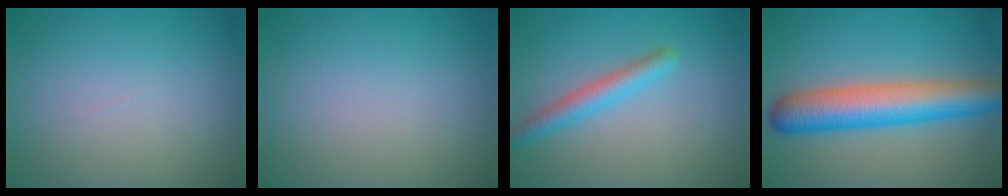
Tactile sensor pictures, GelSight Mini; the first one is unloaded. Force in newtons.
{"total": 0.0}
{"total": 2.8, "press": 2.8, "slide": 0.2}
{"total": 7.9, "press": 7.9, "slide": 0.2}